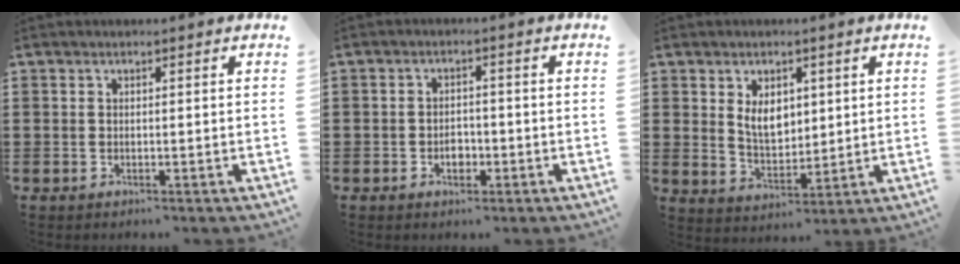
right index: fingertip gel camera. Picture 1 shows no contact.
{"total": 2.5, "force": [-0.9, 1.7, 1.7], "torque": [-0.025, -0.003, -0.019]}
{"total": 5.4, "force": [1.9, 3.6, 3.6], "torque": [-0.066, 0.004, 0.030]}